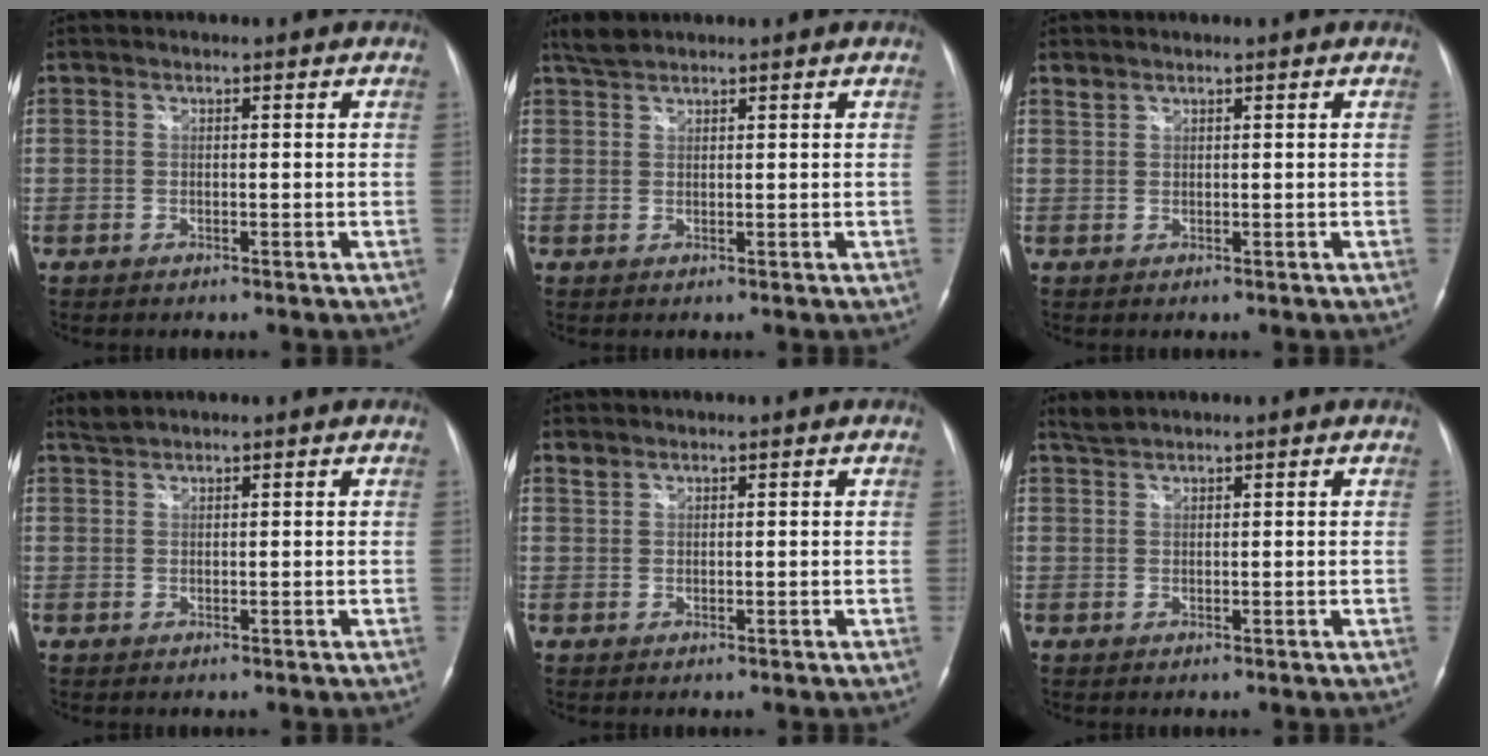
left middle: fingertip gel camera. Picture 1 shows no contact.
{"total": 2.2, "force": [2.1, 0.4, 0.6], "torque": [-0.019, 0.010, 0.045]}
{"total": 0.8, "force": [0.8, 0.2, 0.0], "torque": [-0.006, 0.005, 0.019]}
{"total": 1.3, "force": [1.3, -0.2, 0.1], "torque": [-0.006, 0.011, 0.033]}
{"total": 0.9, "force": [0.8, 0.2, 0.1], "torque": [-0.006, 0.005, 0.019]}
{"total": 1.6, "force": [1.6, -0.1, 0.2], "torque": [-0.009, 0.011, 0.038]}